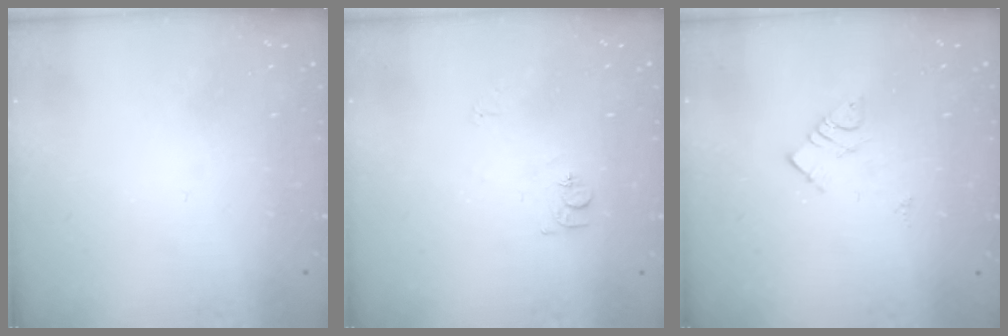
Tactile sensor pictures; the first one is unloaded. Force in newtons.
{"total": 6.7, "press": 6.7, "slide": 0.8}
{"total": 5.6, "press": 5.6, "slide": 0.1}